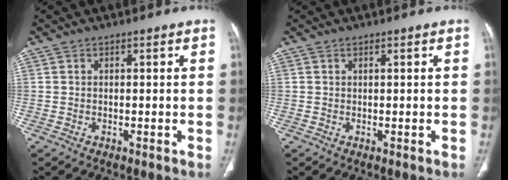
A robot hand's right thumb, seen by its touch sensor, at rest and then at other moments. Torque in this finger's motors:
{"motor_torque": [-0.25, 0.16, -0.14, 0.08, 0.00]}